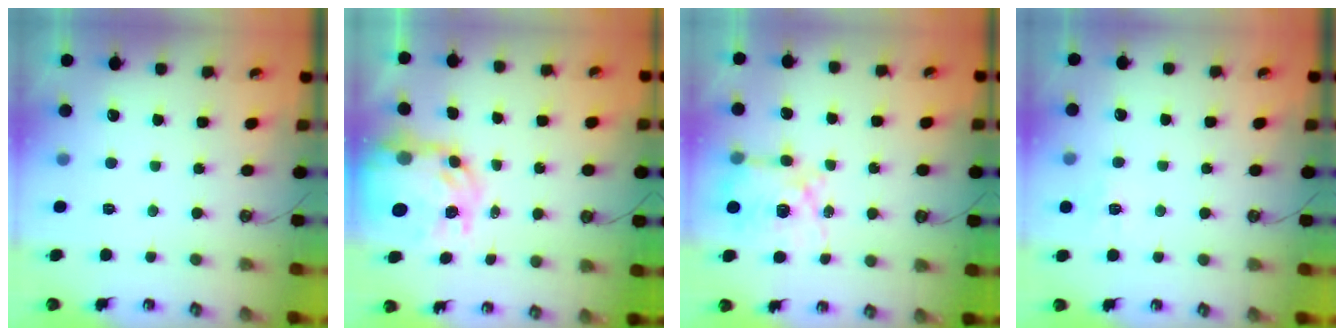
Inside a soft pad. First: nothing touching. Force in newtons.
{"total": 11.8, "press": 11.8, "slide": 0.9}
{"total": 8.3, "press": 8.3, "slide": 0.5}
{"total": 5.8, "press": 5.8, "slide": 0.6}